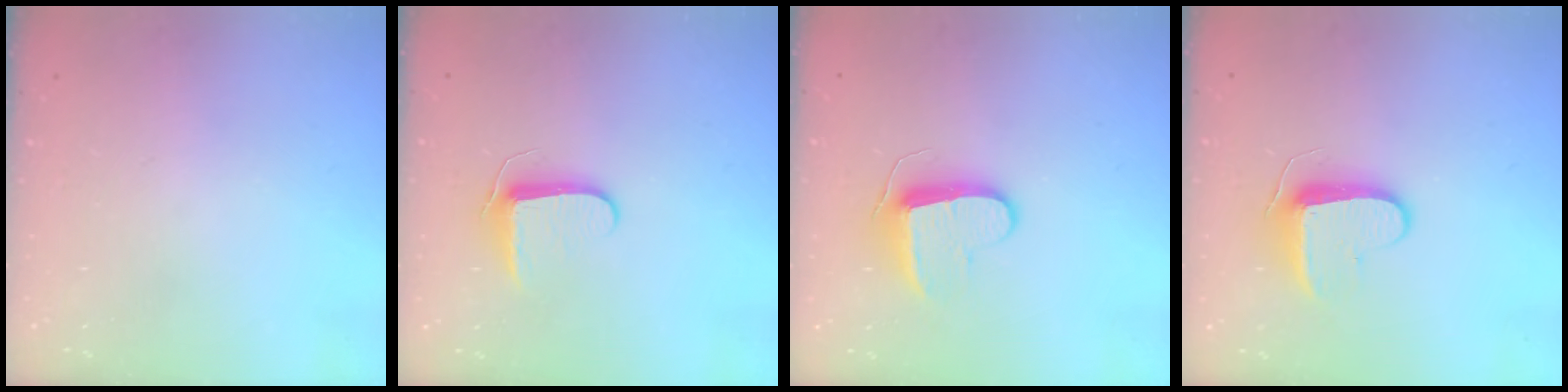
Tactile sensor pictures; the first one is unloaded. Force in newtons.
{"total": 7.7, "press": 7.6, "slide": 0.8}
{"total": 9.3, "press": 9.3, "slide": 0.0}
{"total": 9.1, "press": 9.1, "slide": 0.8}